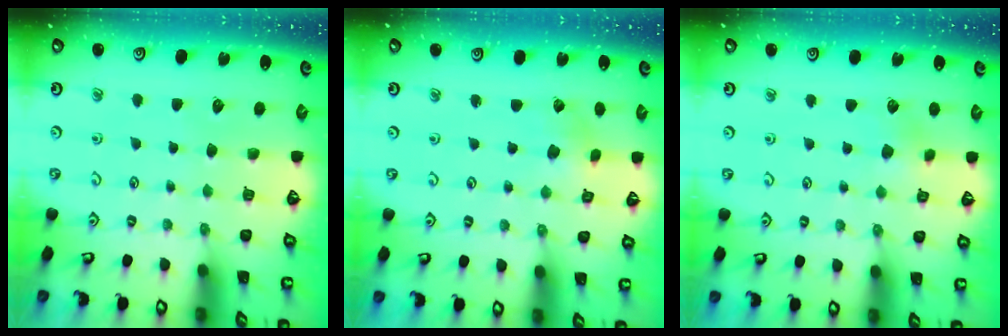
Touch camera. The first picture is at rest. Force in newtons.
{"total": 1.6, "press": 1.6, "slide": 0.2}
{"total": 3.4, "press": 3.4, "slide": 0.3}